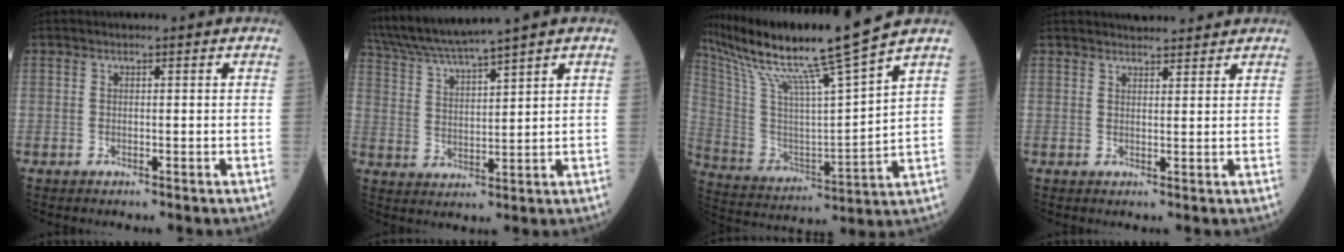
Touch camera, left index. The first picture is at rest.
{"total": 10.1, "force": [9.1, -1.3, 4.3], "torque": [-0.085, 0.008, 0.176]}
{"total": 18.1, "force": [14.6, -2.2, 10.4], "torque": [-0.204, -0.014, 0.264]}
{"total": 6.0, "force": [5.7, 1.1, 1.6], "torque": [-0.016, 0.020, 0.071]}